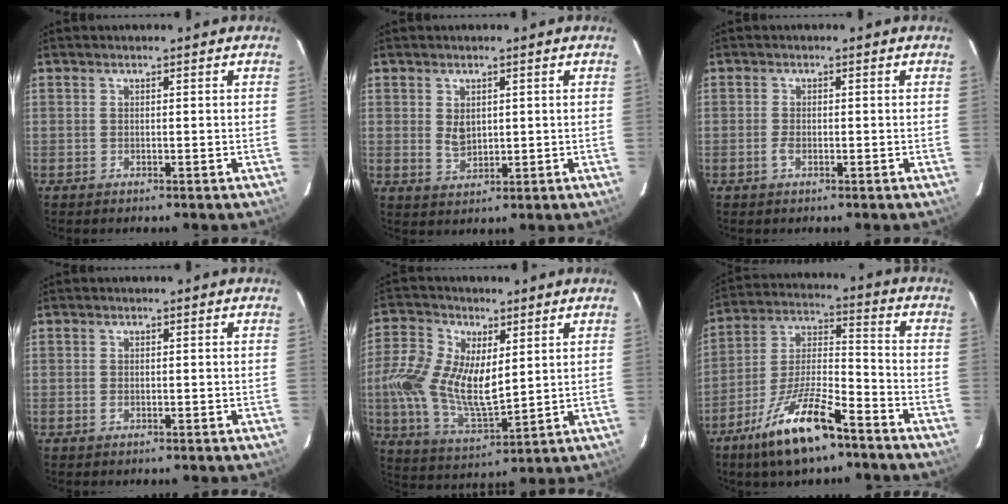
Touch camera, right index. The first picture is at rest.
{"total": 3.7, "force": [0.7, 2.6, 2.5], "torque": [-0.042, -0.002, 0.018]}
{"total": 1.6, "force": [-0.7, 0.7, 1.3], "torque": [-0.030, -0.001, -0.013]}
{"total": 0.8, "force": [-0.2, 0.5, 0.6], "torque": [-0.013, -0.001, -0.003]}
{"total": 15.3, "force": [2.1, 8.2, 12.7], "torque": [-0.275, 0.002, 0.046]}
{"total": 15.5, "force": [-10.3, 3.9, 10.9], "torque": [-0.221, -0.010, -0.189]}